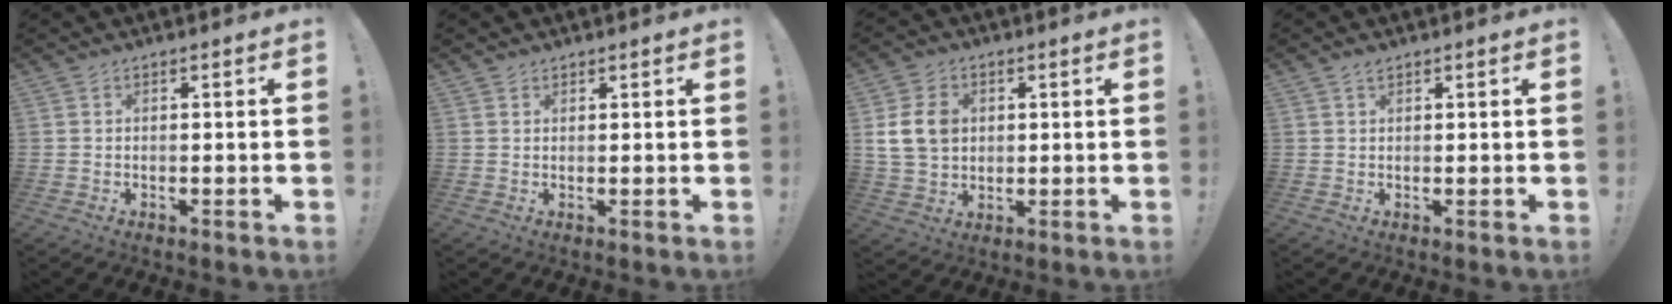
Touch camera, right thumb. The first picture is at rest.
{"total": 1.1, "force": [0.9, 0.7, 0.0], "torque": [0.001, -0.001, 0.018]}
{"total": 10.3, "force": [2.2, 8.2, 5.9], "torque": [-0.110, 0.005, 0.048]}
{"total": 1.3, "force": [1.1, 0.2, 0.6], "torque": [-0.004, -0.003, 0.019]}